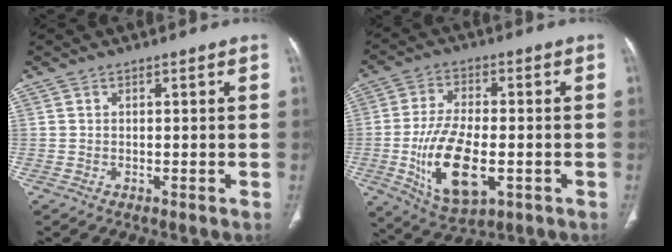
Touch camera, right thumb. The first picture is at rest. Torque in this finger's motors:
{"motor_torque": [-0.42, 0.87, 0.81, 0.64, 0.48]}